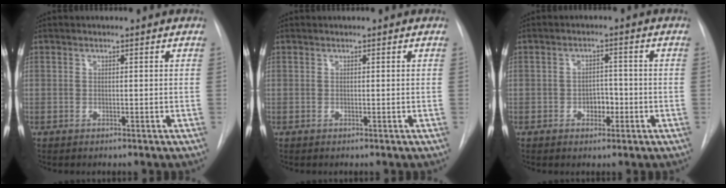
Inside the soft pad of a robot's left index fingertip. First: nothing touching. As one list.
[{"total": 0.0}, {"total": 3.0, "force": [-1.1, 2.0, 2.0], "torque": [-0.022, 0.007, -0.015]}]